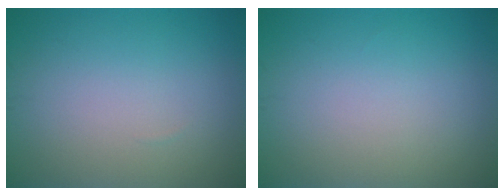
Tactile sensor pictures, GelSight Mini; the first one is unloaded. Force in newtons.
{"total": 0.0}